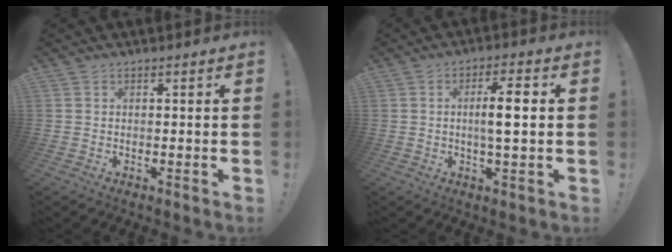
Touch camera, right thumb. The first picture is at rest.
{"total": 7.5, "force": [0.3, 1.4, 7.4], "torque": [-0.124, -0.001, -0.004]}